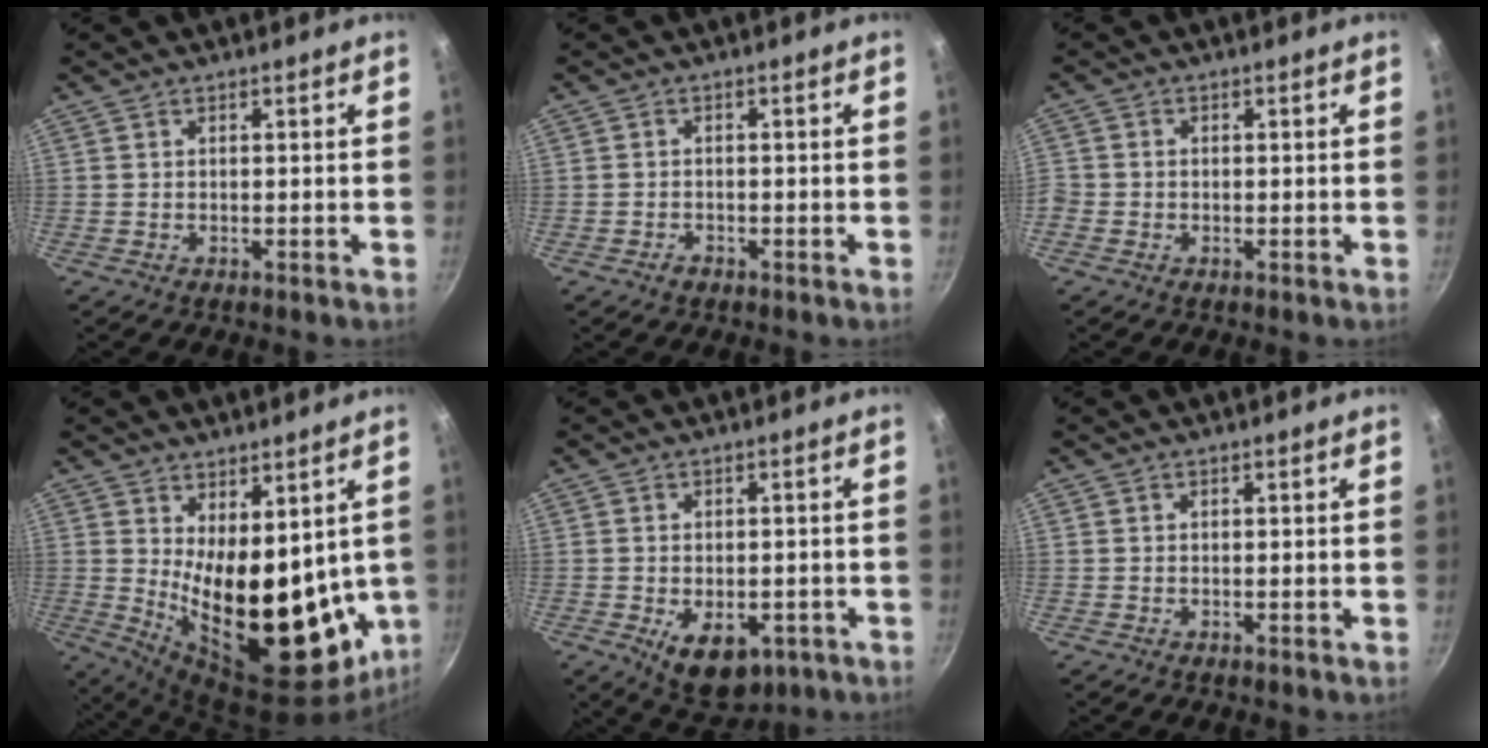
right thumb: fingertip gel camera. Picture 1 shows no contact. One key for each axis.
{"total": 1.6, "fx": -1.1, "fy": 1.0, "fz": 0.6, "tx": -0.008, "ty": 0.011, "tz": -0.019}
{"total": 1.9, "fx": -0.9, "fy": 1.6, "fz": 0.6, "tx": -0.016, "ty": 0.003, "tz": -0.023}
{"total": 22.1, "fx": 1.5, "fy": 10.9, "fz": 19.2, "tx": -0.245, "ty": -0.059, "tz": 0.054}
{"total": 9.6, "fx": -3.3, "fy": 5.8, "fz": 6.9, "tx": -0.074, "ty": 0.003, "tz": -0.028}
{"total": 0.0}